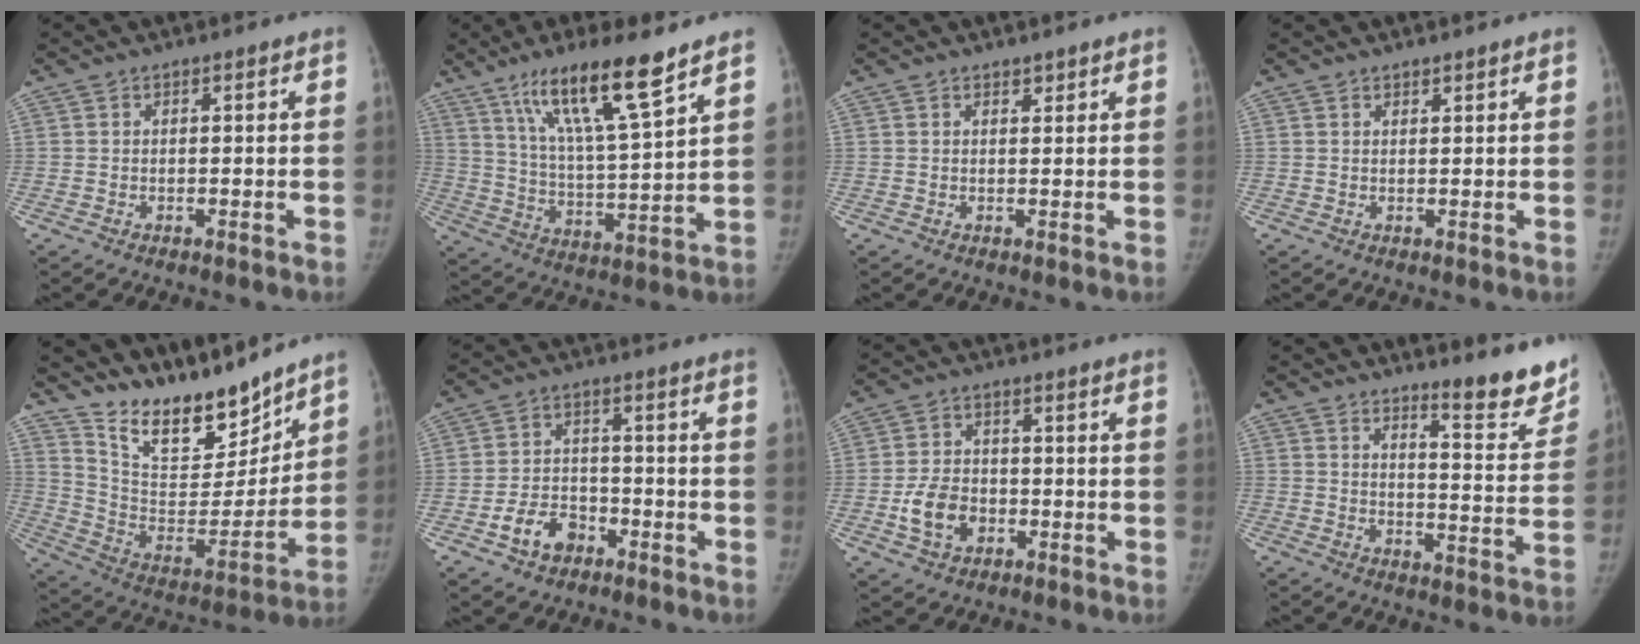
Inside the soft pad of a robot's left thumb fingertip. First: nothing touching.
{"total": 16.1, "force": [10.6, 2.1, 12.0], "torque": [-0.204, -0.054, 0.194]}
{"total": 1.1, "force": [1.0, 0.4, 0.2], "torque": [0.002, -0.007, 0.014]}
{"total": 0.9, "force": [0.9, 0.3, 0.2], "torque": [-0.001, -0.007, 0.015]}
{"total": 20.1, "force": [16.8, 7.0, 8.6], "torque": [-0.095, -0.103, 0.293]}
{"total": 6.7, "force": [-3.5, 4.7, 3.2], "torque": [-0.043, 0.028, -0.058]}
{"total": 7.3, "force": [-1.9, 5.6, 4.4], "torque": [-0.066, 0.011, -0.033]}
{"total": 12.8, "force": [10.2, 2.5, 7.4], "torque": [-0.060, -0.090, 0.133]}